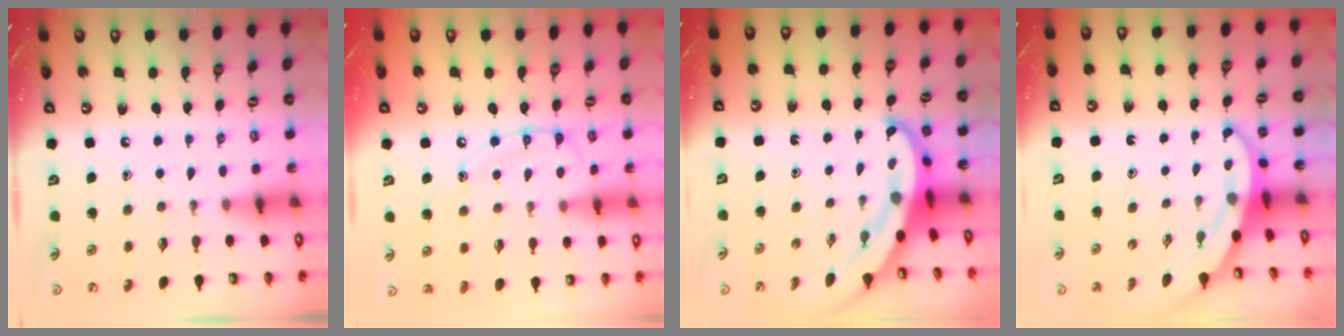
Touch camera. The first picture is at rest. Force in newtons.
{"total": 11.0, "press": 11.0, "slide": 0.9}
{"total": 6.8, "press": 6.8, "slide": 0.7}
{"total": 3.2, "press": 3.2, "slide": 0.1}